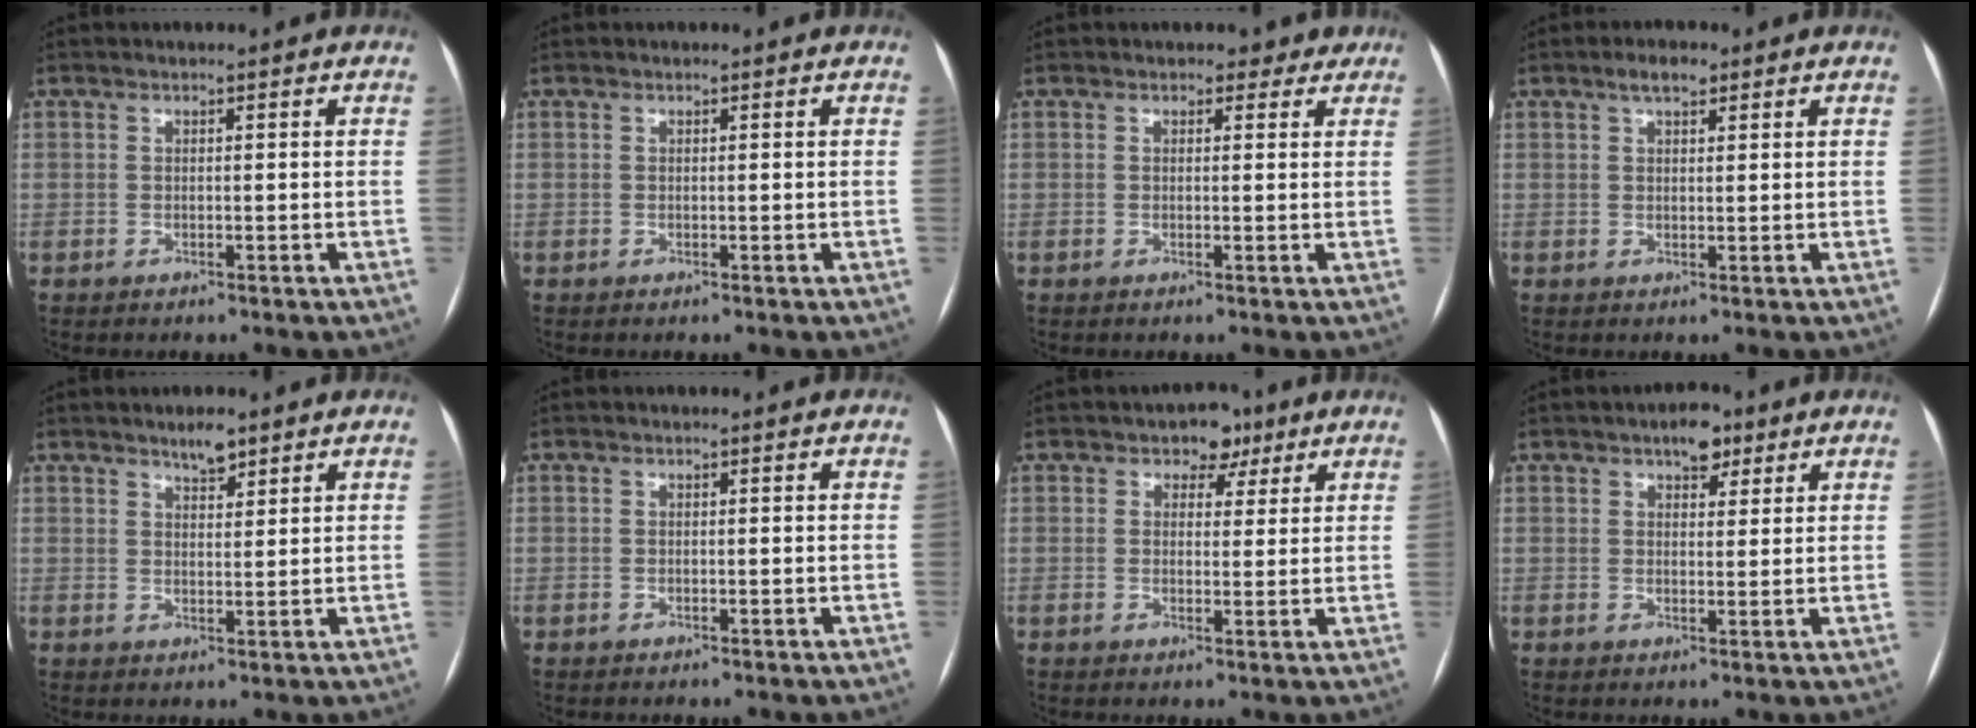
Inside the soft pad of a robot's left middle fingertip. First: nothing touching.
{"total": 0.0}
{"total": 2.7, "force": [2.0, 1.7, 0.5], "torque": [0.008, 0.003, 0.016]}
{"total": 2.9, "force": [1.9, 1.1, 1.9], "torque": [-0.036, 0.009, 0.032]}
{"total": 3.1, "force": [2.5, 0.9, 1.6], "torque": [-0.029, 0.000, 0.041]}
{"total": 0.0}
{"total": 4.0, "force": [2.4, 2.8, 1.6], "torque": [-0.011, 0.008, 0.030]}
{"total": 4.2, "force": [2.7, 2.1, 2.4], "torque": [-0.031, 0.009, 0.040]}